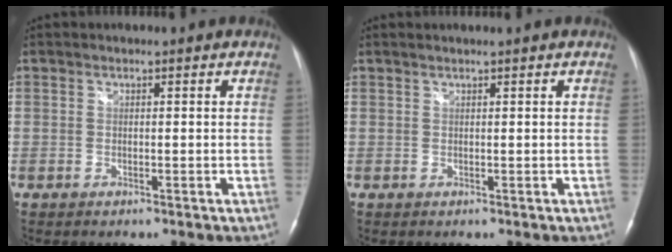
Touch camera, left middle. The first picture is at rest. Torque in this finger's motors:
{"motor_torque": [0.07, -0.11, 0.04, -0.01]}